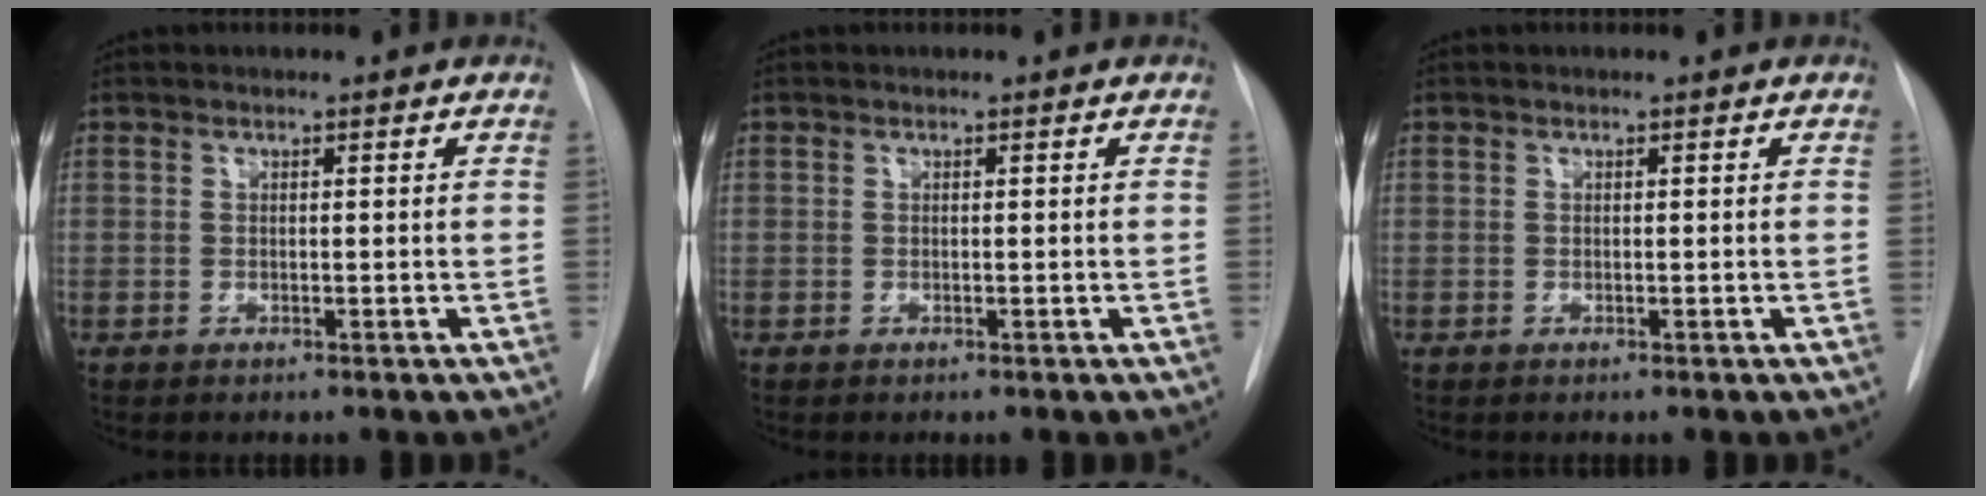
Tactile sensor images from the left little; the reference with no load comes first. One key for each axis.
{"total": 0.0}
{"total": 0.0}